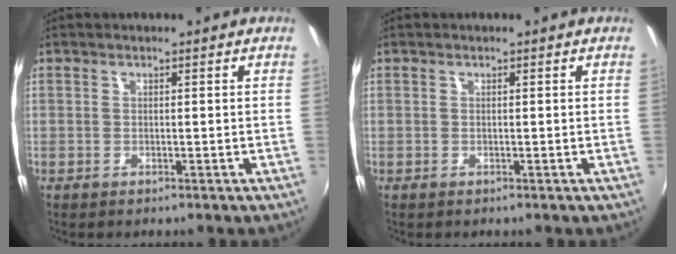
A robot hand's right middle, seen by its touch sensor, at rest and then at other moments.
{"total": 0.0}